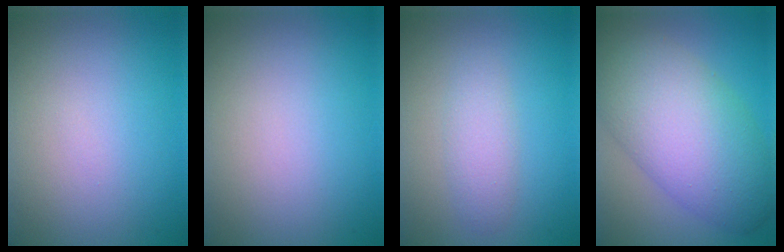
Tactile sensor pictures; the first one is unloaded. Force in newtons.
{"total": 0.0}
{"total": 2.0, "press": 2.0, "slide": 0.1}
{"total": 10.4, "press": 10.4, "slide": 0.5}